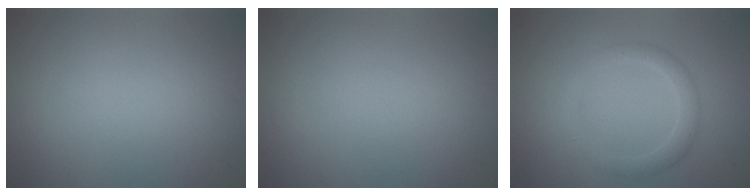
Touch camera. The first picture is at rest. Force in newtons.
{"total": 0.0}
{"total": 2.2, "press": 2.2, "slide": 0.1}